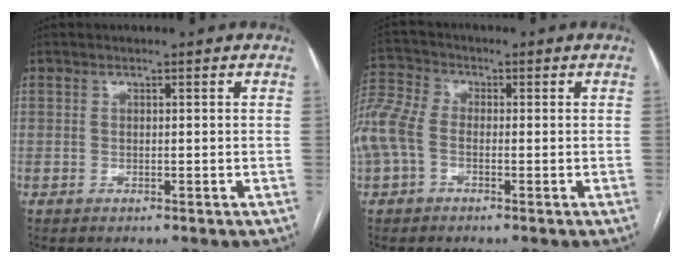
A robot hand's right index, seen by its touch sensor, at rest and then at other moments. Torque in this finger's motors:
{"motor_torque": [1.70, -0.10, 0.61, 0.18]}